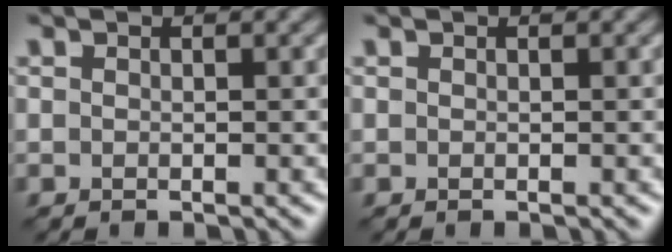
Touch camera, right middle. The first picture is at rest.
{"total": 0.0}